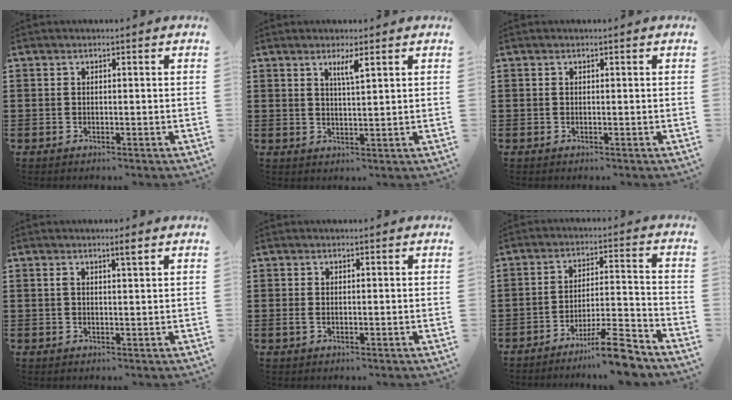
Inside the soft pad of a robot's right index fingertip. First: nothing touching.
{"total": 2.6, "force": [1.6, 0.1, 2.1], "torque": [-0.037, -0.004, 0.024]}
{"total": 0.0}
{"total": 1.9, "force": [1.0, 0.0, 1.6], "torque": [-0.025, -0.003, 0.015]}
{"total": 0.6, "force": [-0.1, 0.1, 0.6], "torque": [-0.013, -0.001, -0.003]}
{"total": 8.8, "force": [-7.2, 0.4, 5.0], "torque": [-0.073, 0.012, -0.132]}